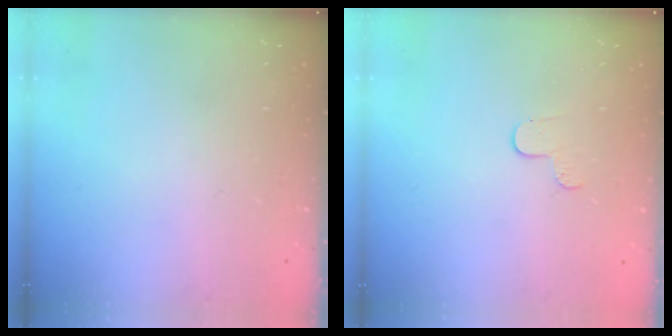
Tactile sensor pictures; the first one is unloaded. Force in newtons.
{"total": 4.3, "press": 4.2, "slide": 0.5}